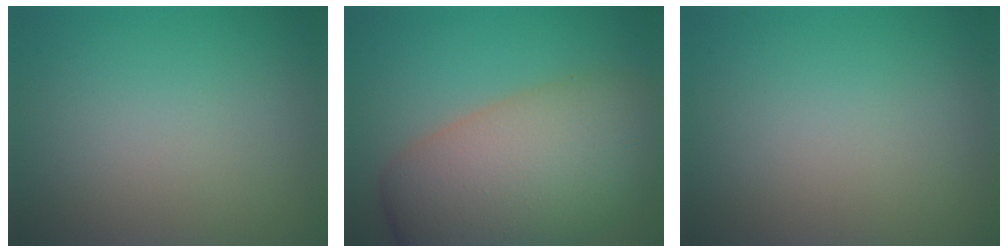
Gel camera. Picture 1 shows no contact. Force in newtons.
{"total": 11.8, "press": 11.8, "slide": 0.5}
{"total": 0.0}